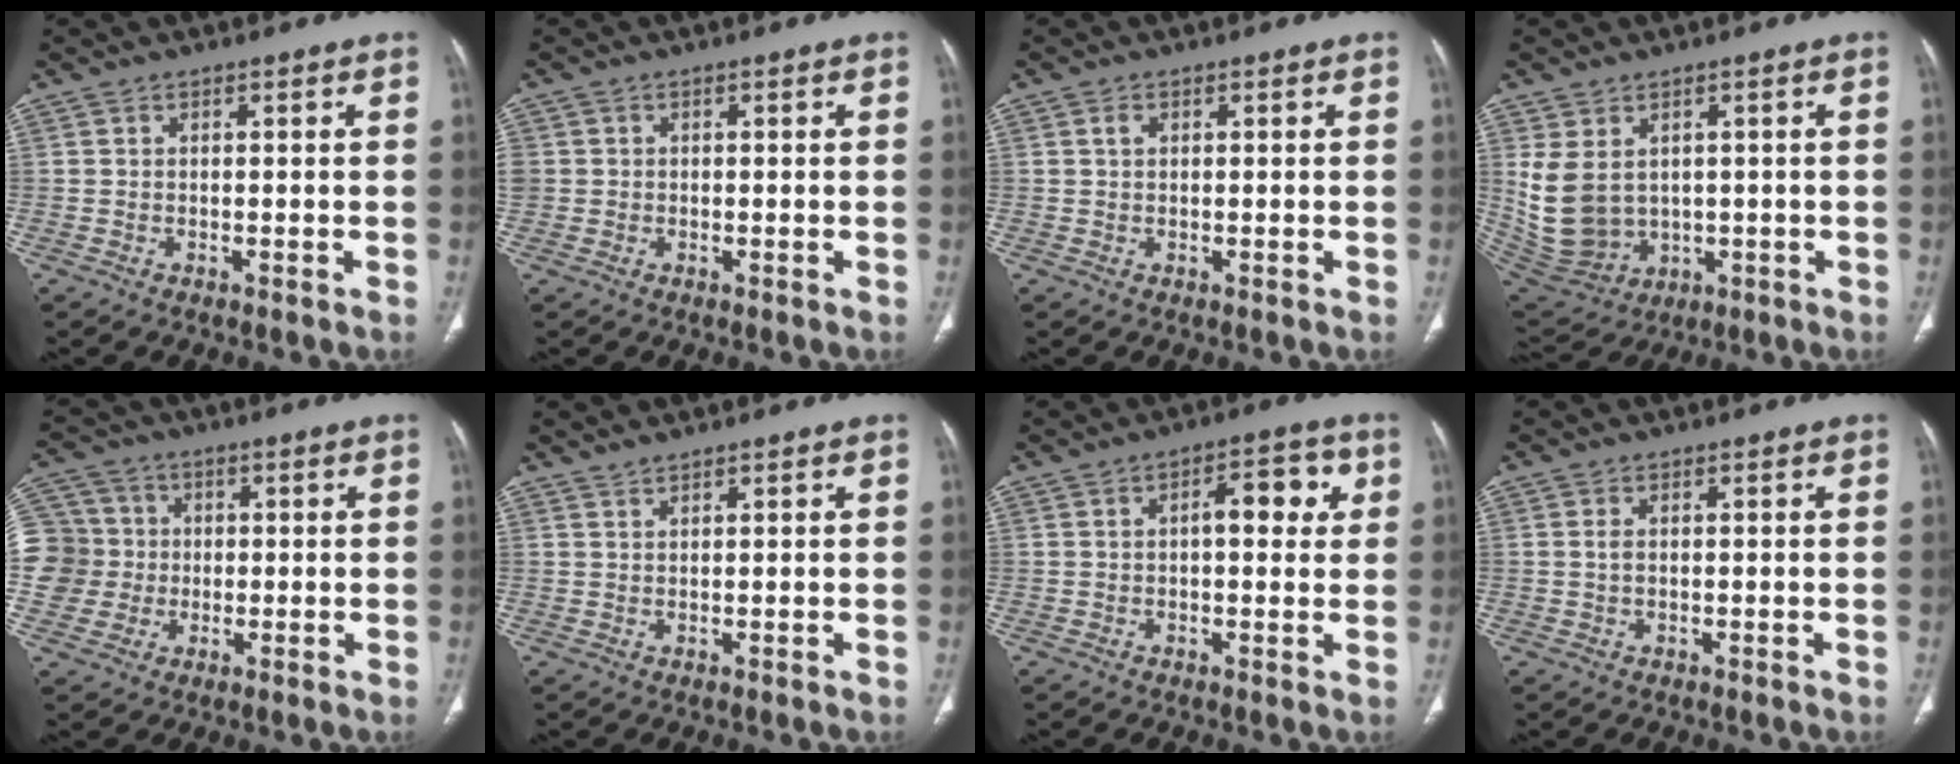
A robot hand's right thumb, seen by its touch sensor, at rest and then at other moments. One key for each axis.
{"total": 2.5, "fx": 0.1, "fy": 2.3, "fz": 0.9, "tx": -0.014, "ty": 0.006, "tz": 0.007}
{"total": 1.2, "fx": 0.4, "fy": 0.8, "fz": 0.7, "tx": -0.011, "ty": 0.001, "tz": 0.006}
{"total": 11.1, "fx": 1.6, "fy": 8.6, "fz": 6.8, "tx": -0.130, "ty": -0.008, "tz": 0.066}
{"total": 13.1, "fx": -0.3, "fy": 12.5, "fz": 3.8, "tx": -0.074, "ty": 0.033, "tz": 0.000}
{"total": 1.1, "fx": 1.1, "fy": 0.1, "fz": 0.1, "tx": -0.003, "ty": -0.002, "tz": 0.026}
{"total": 7.3, "fx": 1.5, "fy": 3.5, "fz": 6.3, "tx": -0.058, "ty": 0.012, "tz": 0.015}
{"total": 1.2, "fx": 0.1, "fy": 0.8, "fz": 1.0, "tx": -0.020, "ty": 0.000, "tz": 0.002}